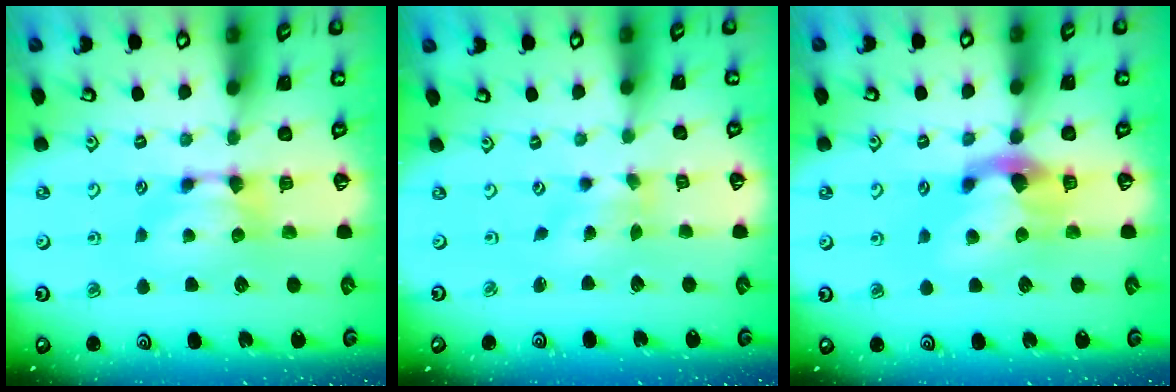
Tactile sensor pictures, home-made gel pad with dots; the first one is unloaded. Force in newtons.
{"total": 1.7, "press": 1.3, "slide": 1.0}
{"total": 3.9, "press": 3.5, "slide": 1.7}